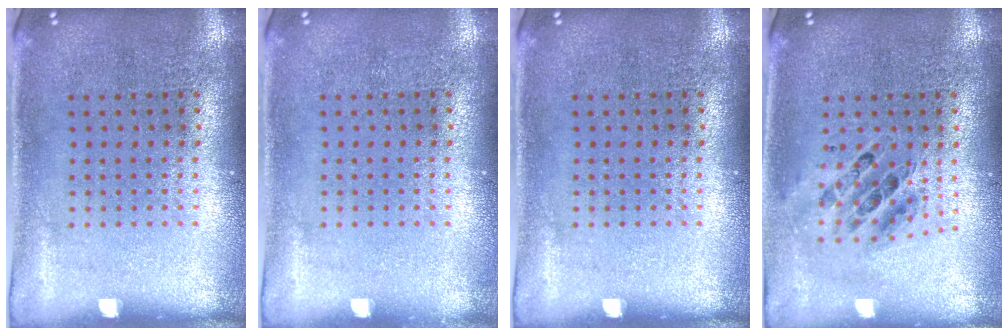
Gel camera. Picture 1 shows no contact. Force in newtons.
{"total": 0.0}
{"total": 0.0}
{"total": 0.7, "press": 0.7, "slide": 0.1}